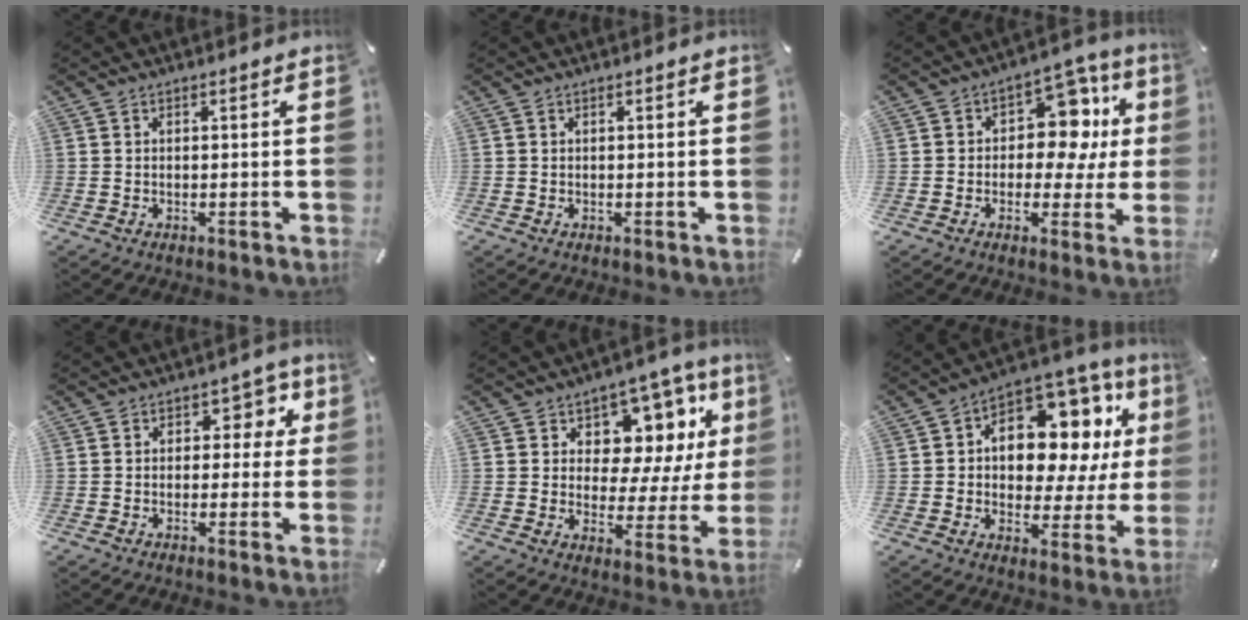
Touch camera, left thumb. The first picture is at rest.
{"total": 0.0}
{"total": 12.7, "force": [3.1, 8.9, 8.6], "torque": [-0.113, -0.020, 0.053]}
{"total": 5.9, "force": [1.5, 4.4, 3.6], "torque": [-0.032, -0.004, 0.016]}
{"total": 10.9, "force": [5.7, 7.7, 5.1], "torque": [-0.062, -0.057, 0.099]}
{"total": 15.4, "force": [4.6, 10.6, 10.2], "torque": [-0.141, -0.038, 0.084]}